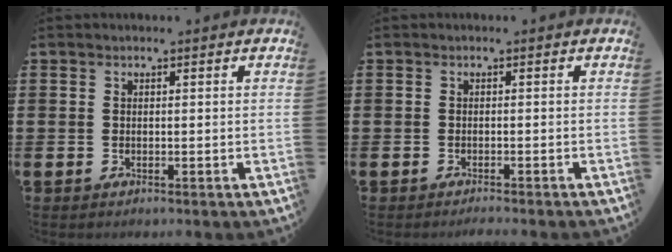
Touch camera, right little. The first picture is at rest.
{"total": 0.6, "force": [-0.6, -0.1, 0.2], "torque": [-0.002, -0.003, -0.012]}